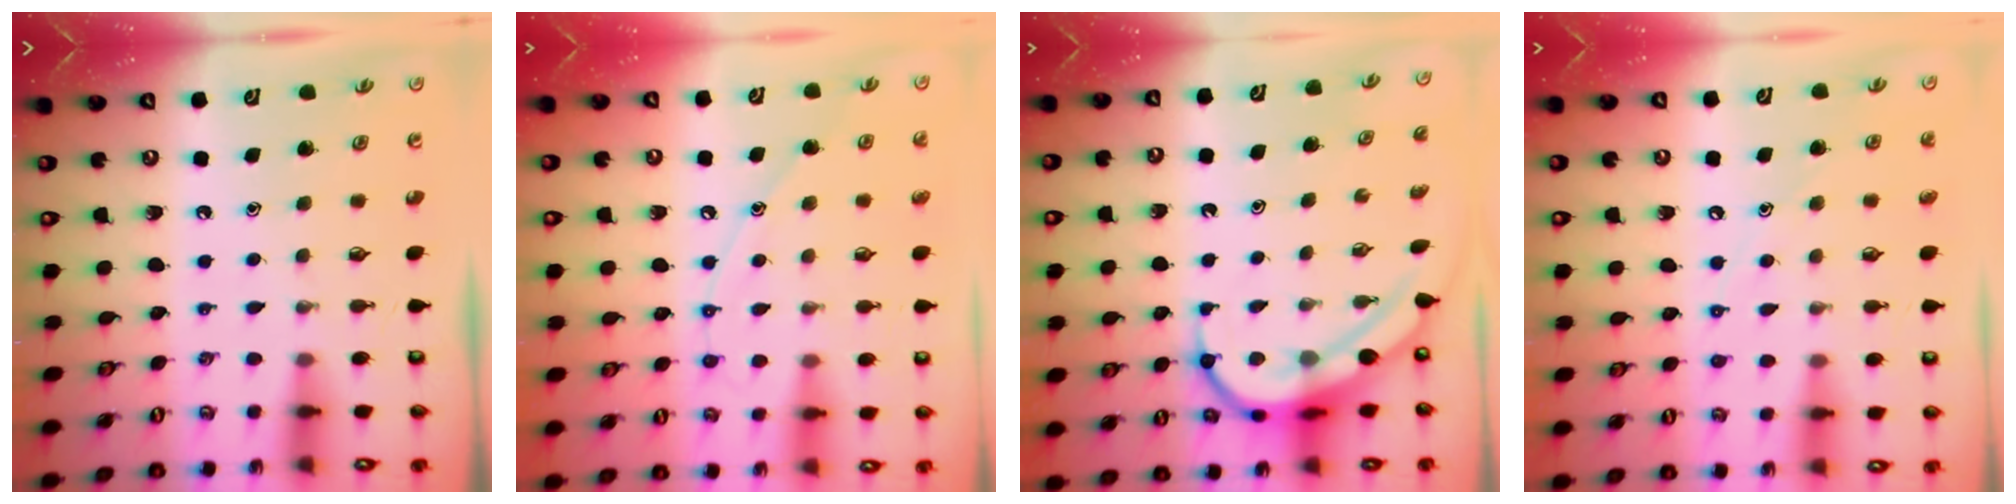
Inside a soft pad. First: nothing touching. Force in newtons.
{"total": 8.0, "press": 8.0, "slide": 0.6}
{"total": 8.4, "press": 8.3, "slide": 0.5}
{"total": 6.2, "press": 6.2, "slide": 0.7}